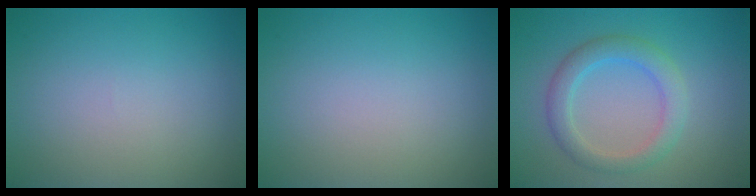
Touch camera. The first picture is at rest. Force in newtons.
{"total": 0.0}
{"total": 3.4, "press": 3.4, "slide": 0.0}